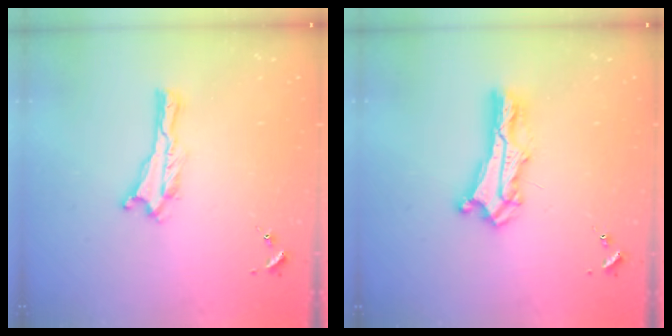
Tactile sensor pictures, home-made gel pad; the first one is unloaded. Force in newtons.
{"total": 6.7, "press": 6.7, "slide": 0.5}